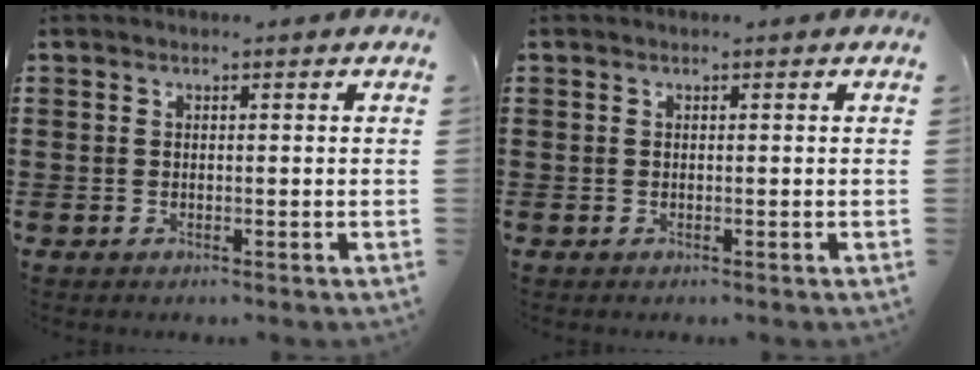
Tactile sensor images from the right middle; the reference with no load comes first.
{"total": 0.0}